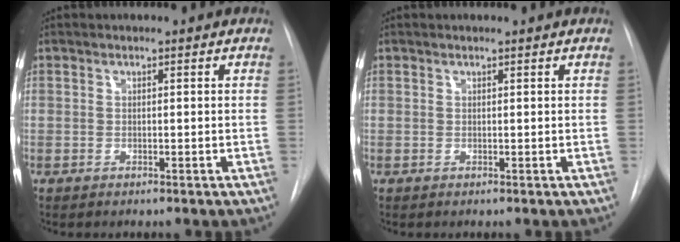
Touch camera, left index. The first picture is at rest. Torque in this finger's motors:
{"motor_torque": [0.31, -0.03, -0.04, -0.01]}